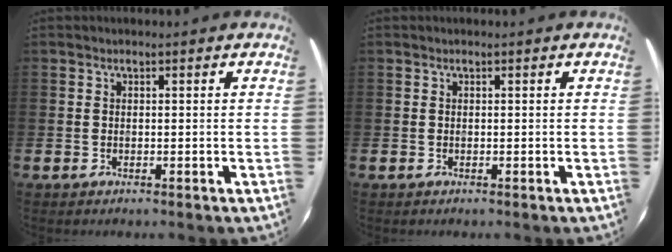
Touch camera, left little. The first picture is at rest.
{"total": 0.0}